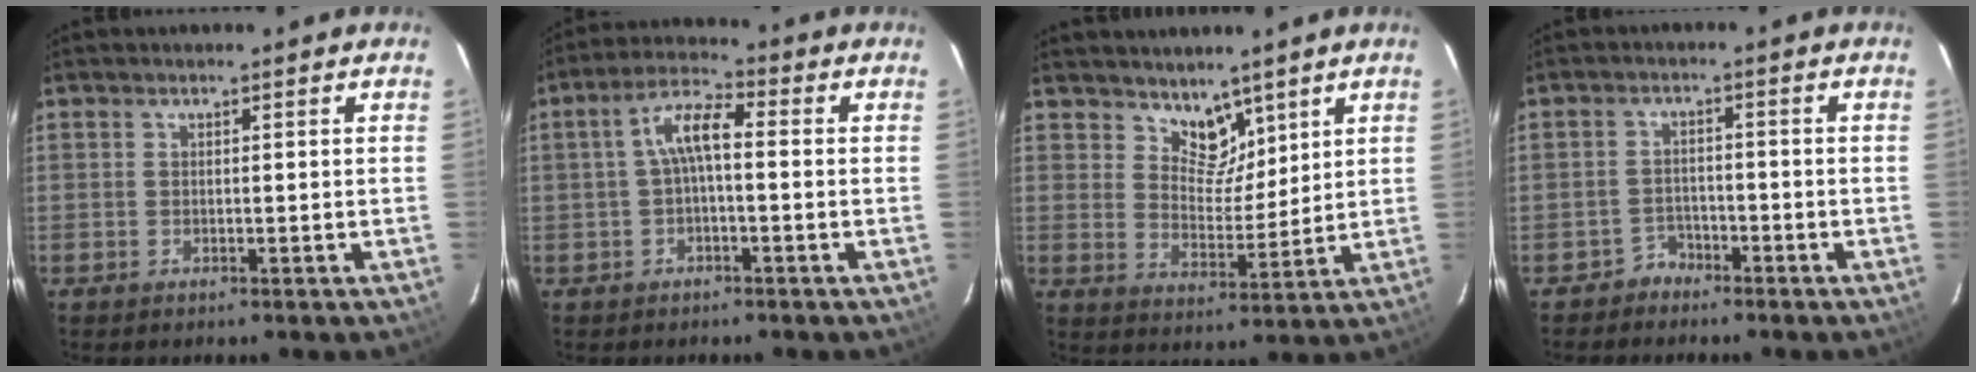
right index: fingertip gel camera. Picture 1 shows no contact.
{"total": 6.0, "force": [-0.3, 2.2, 5.6], "torque": [-0.116, 0.023, -0.005]}
{"total": 6.6, "force": [4.9, 3.7, 2.3], "torque": [-0.024, -0.010, 0.088]}
{"total": 2.9, "force": [-2.3, 1.7, -0.5], "torque": [0.009, 0.013, -0.042]}